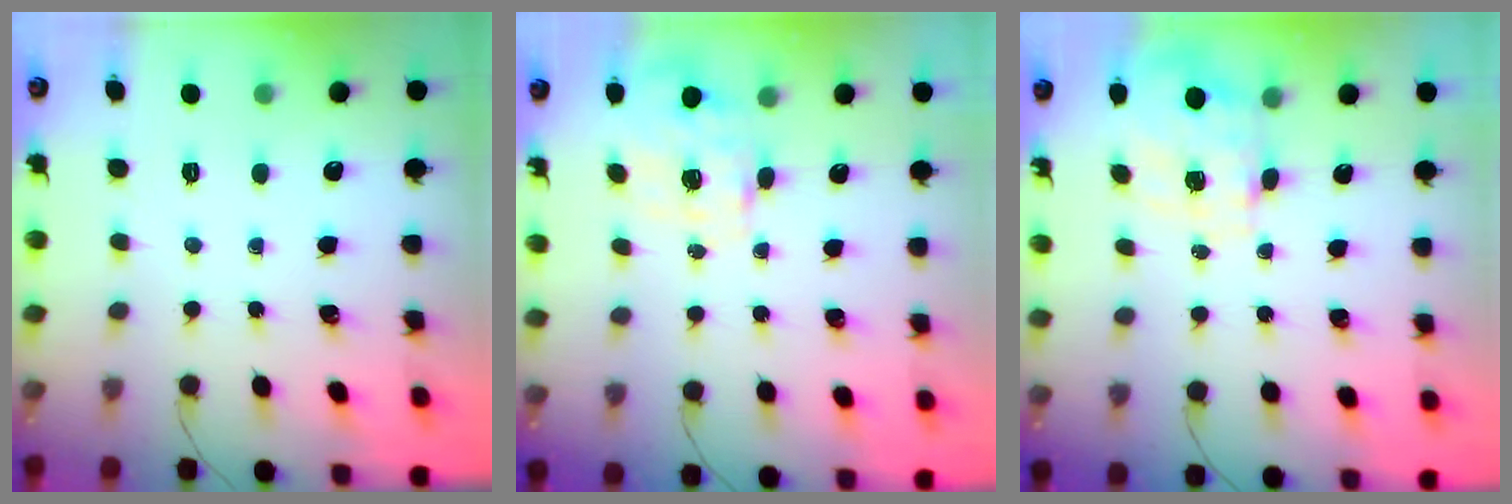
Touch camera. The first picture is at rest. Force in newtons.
{"total": 4.0, "press": 3.9, "slide": 0.9}
{"total": 3.5, "press": 3.3, "slide": 1.0}